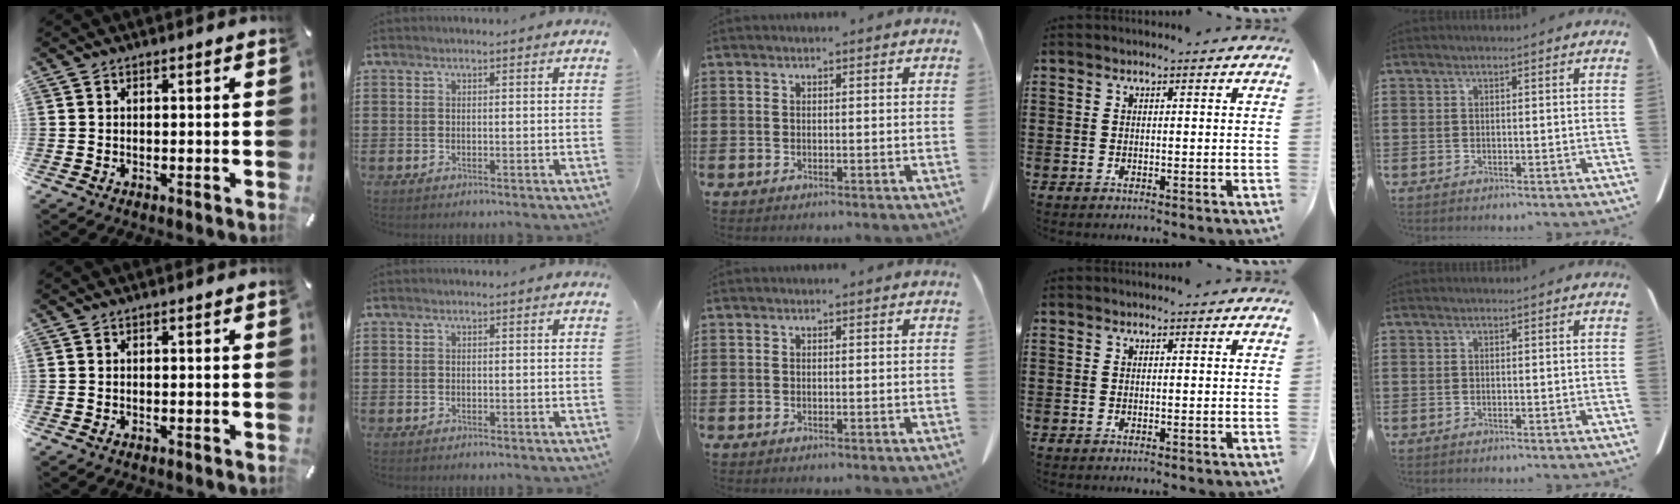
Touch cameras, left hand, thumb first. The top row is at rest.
{}